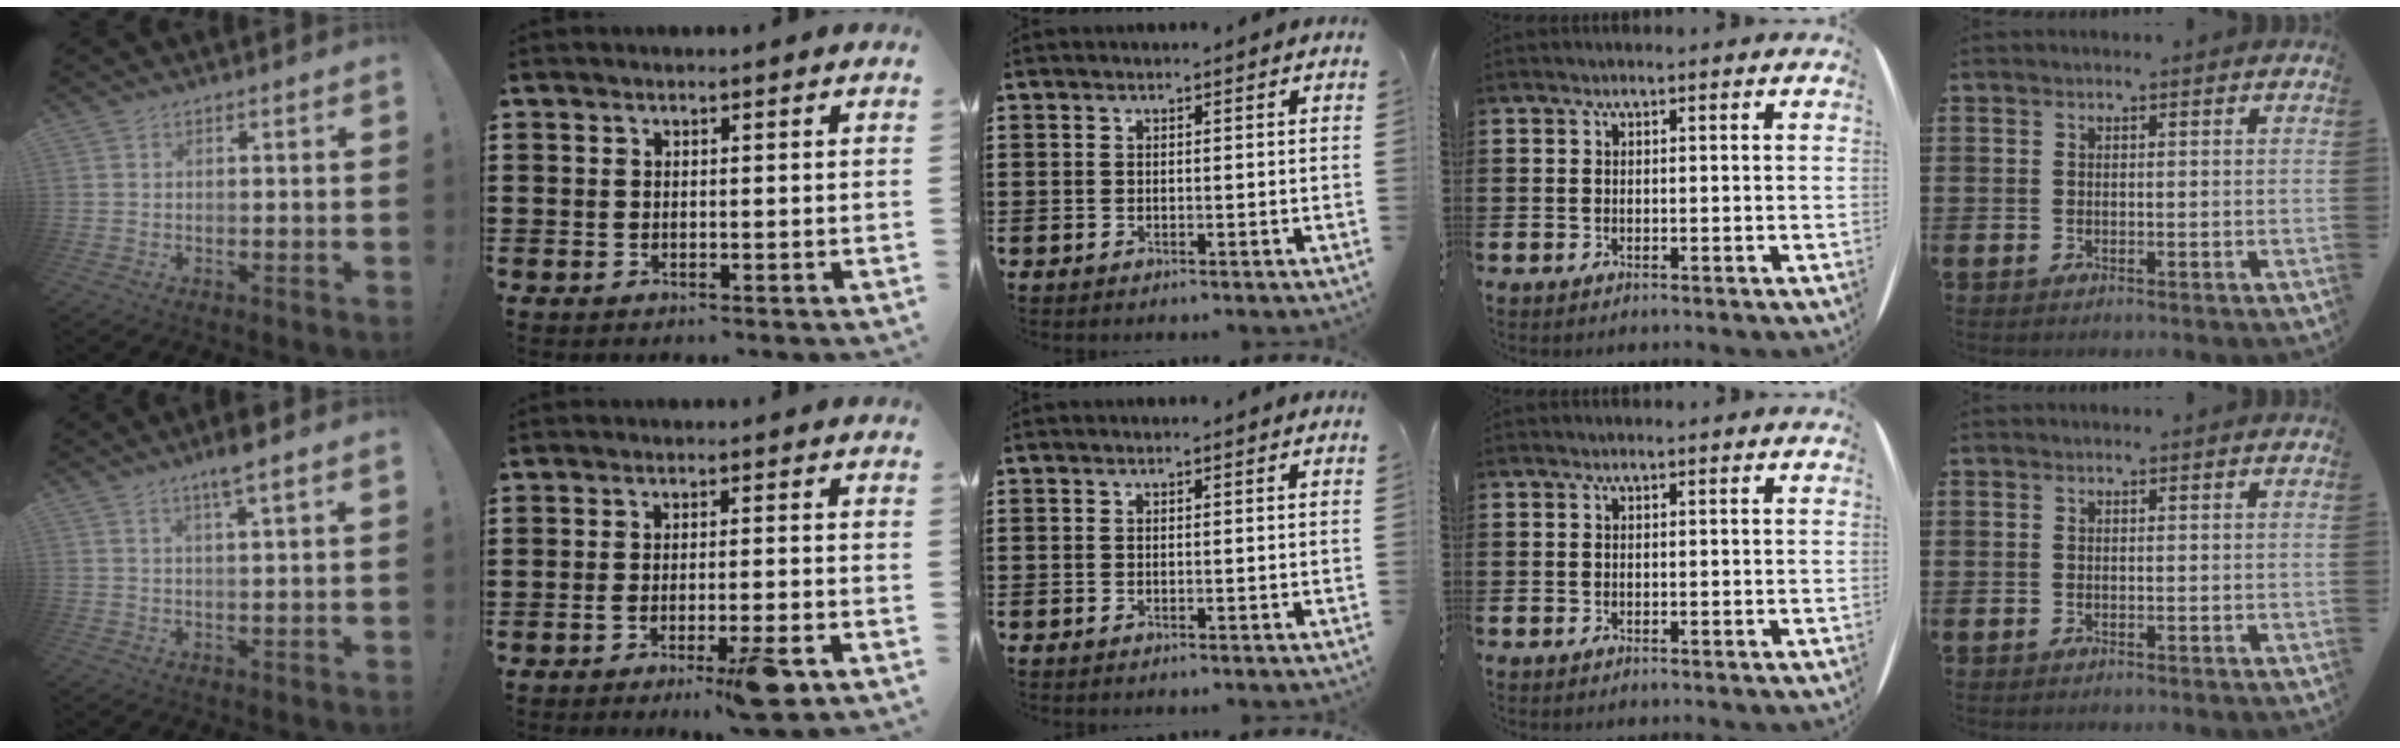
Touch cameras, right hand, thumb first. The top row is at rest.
{"thumb": {"total": 5.5, "force": [3.5, 0.1, 4.3], "torque": [-0.057, -0.018, 0.051]}, "index": {"total": 6.1, "force": [-3.4, -0.1, 5.1], "torque": [-0.083, -0.015, -0.055]}}